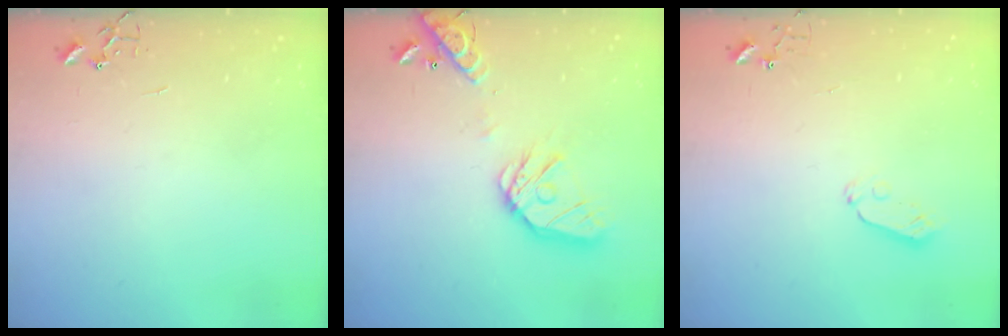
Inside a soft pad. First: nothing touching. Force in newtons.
{"total": 17.6, "press": 17.3, "slide": 2.8}
{"total": 5.0, "press": 5.0, "slide": 0.4}